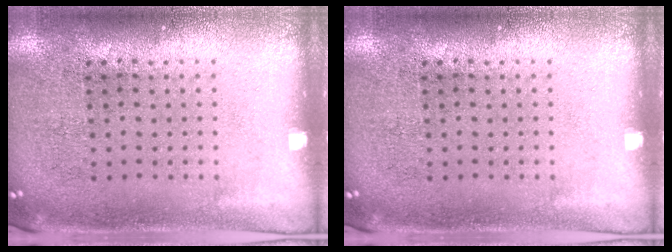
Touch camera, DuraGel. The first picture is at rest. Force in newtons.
{"total": 0.0}